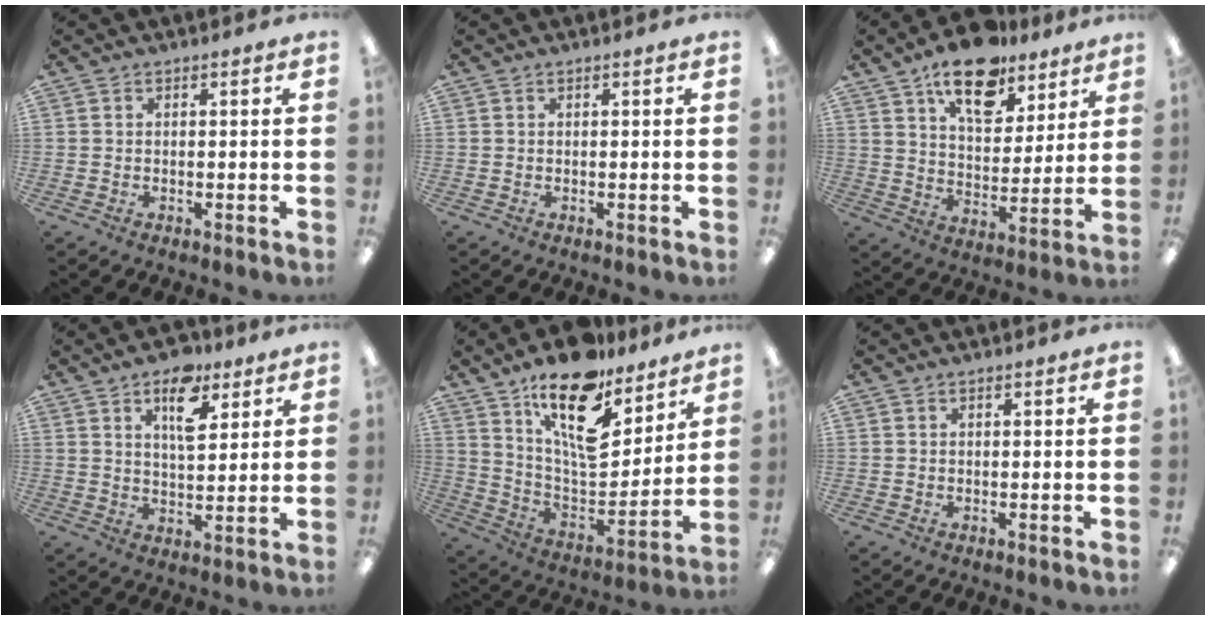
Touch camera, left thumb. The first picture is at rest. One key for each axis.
{"total": 0.0}
{"total": 17.3, "fx": 12.1, "fy": 8.2, "fz": 9.1, "tx": -0.140, "ty": -0.062, "tz": 0.211}
{"total": 10.8, "fx": 6.0, "fy": 5.5, "fz": 7.2, "tx": -0.091, "ty": -0.025, "tz": 0.097}
{"total": 19.4, "fx": 12.8, "fy": 8.6, "fz": 11.7, "tx": -0.190, "ty": -0.091, "tz": 0.226}
{"total": 0.0}